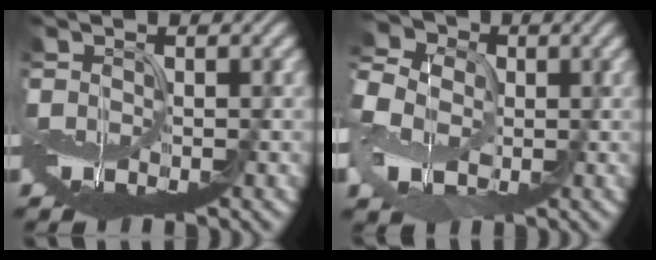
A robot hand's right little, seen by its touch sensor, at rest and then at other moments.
{"total": 9.2, "force": [-0.9, 7.6, 5.1], "torque": [-0.129, -0.008, -0.036]}